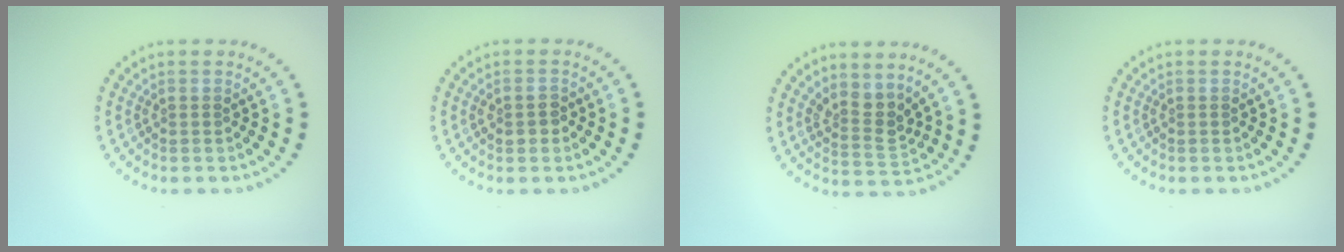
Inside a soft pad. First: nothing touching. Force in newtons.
{"total": 1.5, "press": 1.5, "slide": 0.1}
{"total": 2.7, "press": 2.0, "slide": 1.9}
{"total": 0.0}